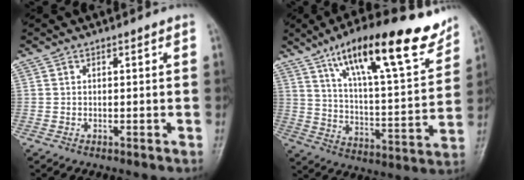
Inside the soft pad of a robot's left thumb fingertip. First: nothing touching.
{"total": 22.7, "force": [14.6, 6.1, 16.3], "torque": [-0.225, -0.049, 0.236]}